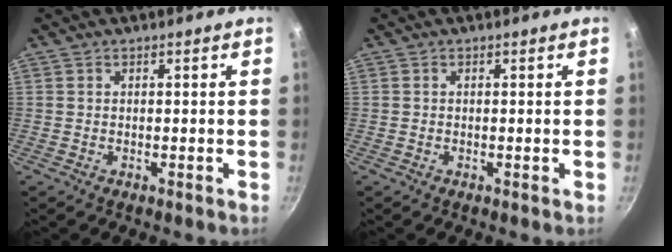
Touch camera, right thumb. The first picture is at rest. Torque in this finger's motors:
{"motor_torque": [0.20, 0.07, 0.24, -0.17, 0.00]}